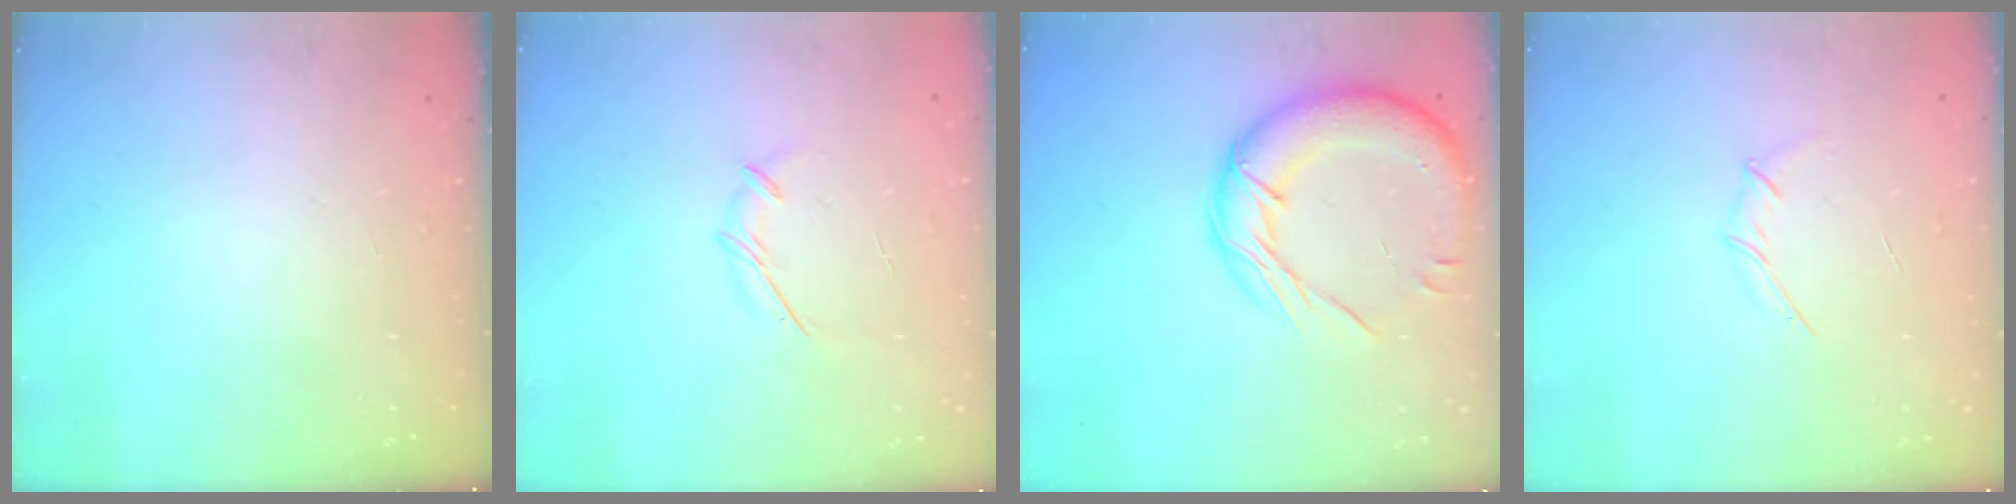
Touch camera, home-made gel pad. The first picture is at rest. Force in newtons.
{"total": 4.1, "press": 4.0, "slide": 0.9}
{"total": 17.6, "press": 17.4, "slide": 2.5}
{"total": 3.2, "press": 3.0, "slide": 0.8}